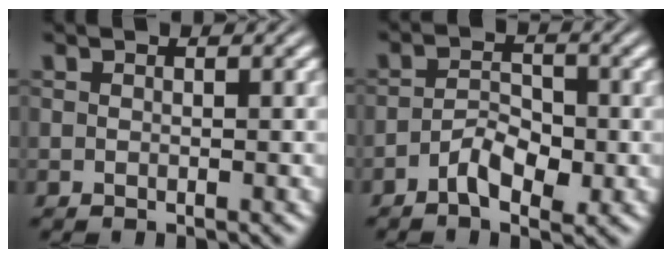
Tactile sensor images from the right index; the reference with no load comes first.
{"total": 2.8, "force": [-1.8, 0.9, 2.0], "torque": [-0.015, -0.002, -0.034]}